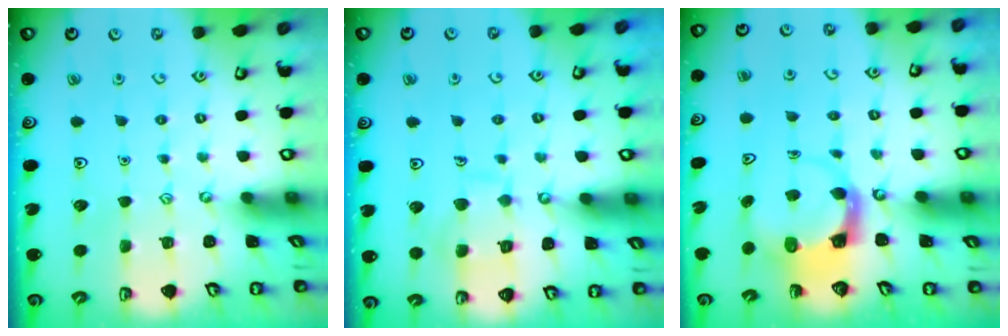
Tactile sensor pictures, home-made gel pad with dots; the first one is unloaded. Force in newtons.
{"total": 9.2, "press": 9.2, "slide": 0.7}
{"total": 3.6, "press": 3.6, "slide": 0.5}